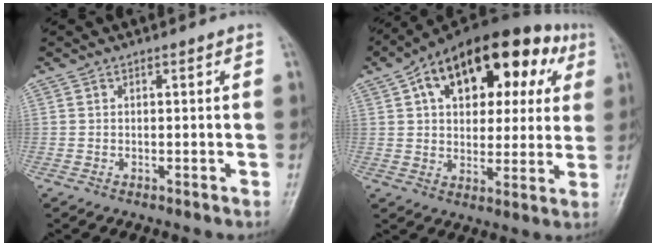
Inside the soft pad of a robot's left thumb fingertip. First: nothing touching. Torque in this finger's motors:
{"motor_torque": [0.64, 1.68, 2.26, -0.51, 0.37]}